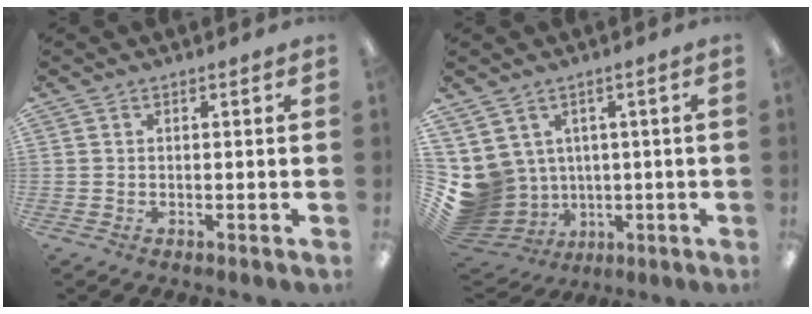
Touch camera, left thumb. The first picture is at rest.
{"total": 8.0, "force": [1.0, 7.9, 1.4], "torque": [-0.088, -0.019, 0.028]}